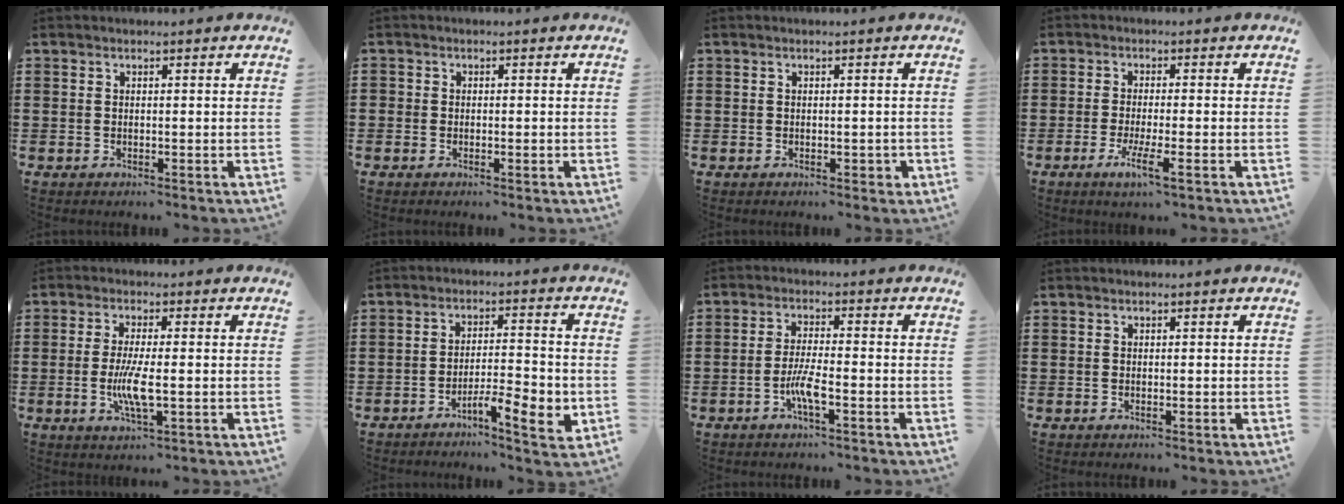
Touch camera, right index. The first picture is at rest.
{"total": 0.7, "force": [-0.3, 0.5, 0.4], "torque": [-0.008, -0.002, -0.006]}
{"total": 0.8, "force": [-0.1, 0.5, 0.6], "torque": [-0.013, 0.000, -0.002]}
{"total": 4.4, "force": [-2.1, 0.3, 3.8], "torque": [-0.077, -0.014, -0.039]}
{"total": 5.6, "force": [-0.9, 1.0, 5.4], "torque": [-0.114, -0.010, -0.023]}
{"total": 7.0, "force": [-3.8, 1.3, 5.6], "torque": [-0.094, 0.000, -0.067]}
{"total": 4.7, "force": [-2.1, 0.7, 4.2], "torque": [-0.090, -0.007, -0.042]}
{"total": 0.0}